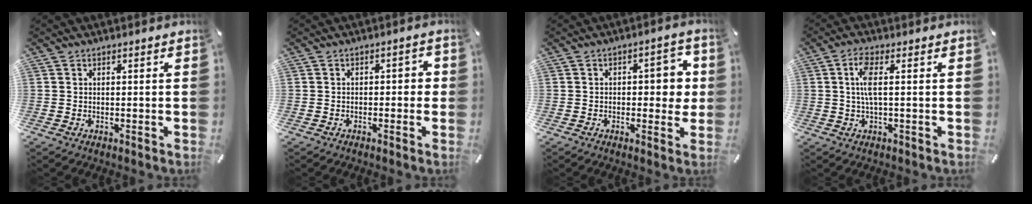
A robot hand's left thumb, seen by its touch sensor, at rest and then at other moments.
{"total": 2.0, "force": [-1.2, 1.1, 1.2], "torque": [-0.024, 0.011, -0.026]}
{"total": 7.0, "force": [0.4, 3.9, 5.8], "torque": [-0.061, -0.001, -0.003]}
{"total": 5.5, "force": [0.7, 1.3, 5.3], "torque": [-0.110, -0.001, 0.008]}